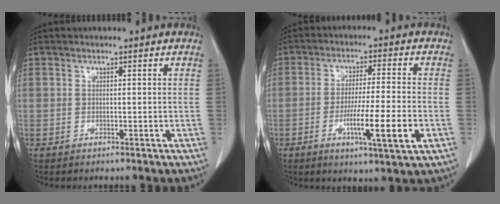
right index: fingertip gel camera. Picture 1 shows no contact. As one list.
[{"total": 10.5, "force": [-3.3, 0.0, 10.0], "torque": [-0.167, -0.017, -0.056]}]